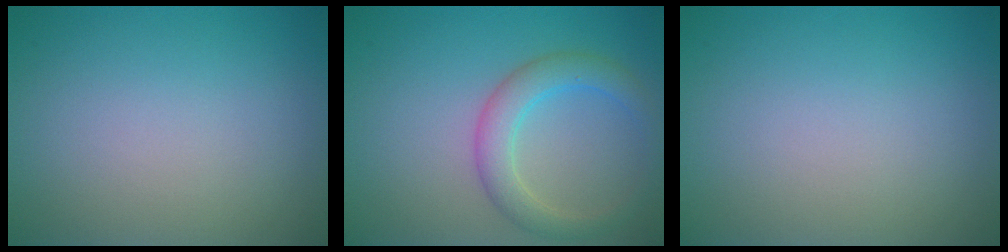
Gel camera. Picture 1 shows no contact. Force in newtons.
{"total": 3.5, "press": 3.5, "slide": 0.1}
{"total": 0.0}